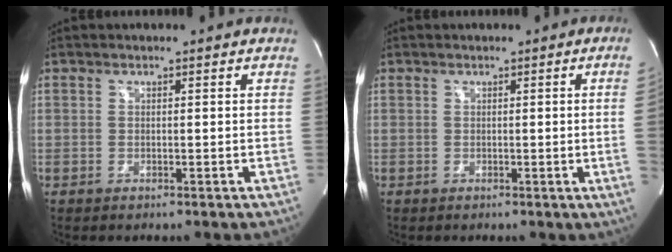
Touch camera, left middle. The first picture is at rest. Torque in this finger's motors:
{"motor_torque": [0.19, -0.53, -0.72, -0.07]}